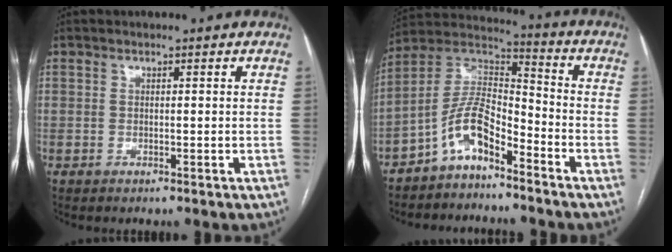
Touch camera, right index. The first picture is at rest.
{"total": 9.3, "force": [-5.8, 3.5, 6.4], "torque": [-0.137, 0.032, -0.115]}